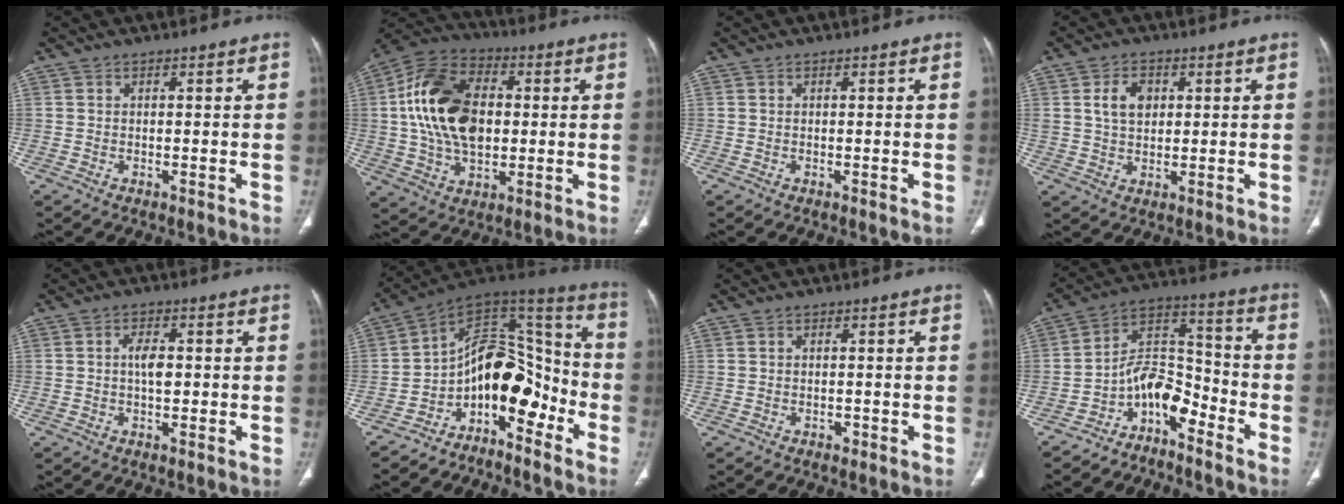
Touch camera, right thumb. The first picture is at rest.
{"total": 19.3, "force": [1.6, 12.4, 14.6], "torque": [-0.256, 0.015, 0.028]}
{"total": 0.0}
{"total": 5.7, "force": [1.7, 3.9, 3.8], "torque": [-0.056, -0.003, 0.032]}
{"total": 3.8, "force": [0.1, 2.0, 3.2], "torque": [-0.054, 0.002, -0.001]}
{"total": 15.6, "force": [-7.2, 8.7, 10.7], "torque": [-0.114, 0.114, -0.130]}
{"total": 0.9, "force": [-0.5, 0.7, 0.3], "torque": [-0.004, 0.002, -0.007]}
{"total": 9.3, "force": [-6.2, 4.6, 5.2], "torque": [-0.068, 0.092, -0.121]}